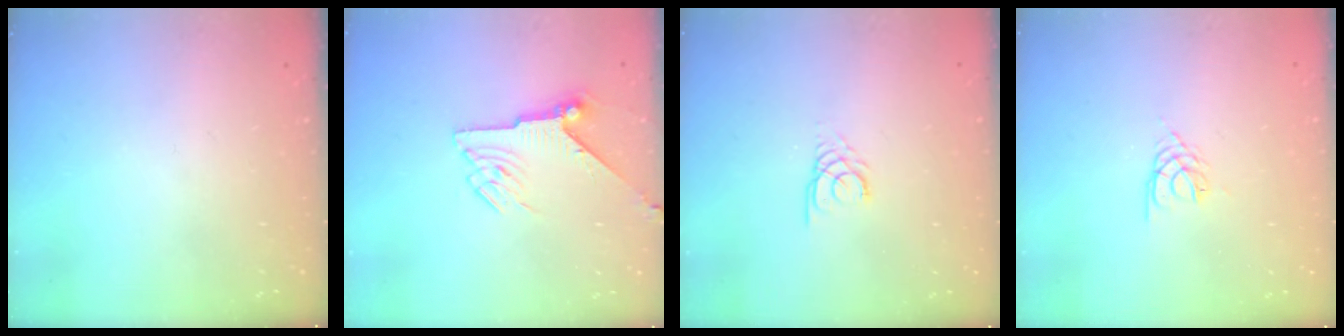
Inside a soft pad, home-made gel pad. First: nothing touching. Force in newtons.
{"total": 6.9, "press": 6.8, "slide": 0.8}
{"total": 2.2, "press": 2.2, "slide": 0.2}
{"total": 3.3, "press": 3.2, "slide": 0.5}